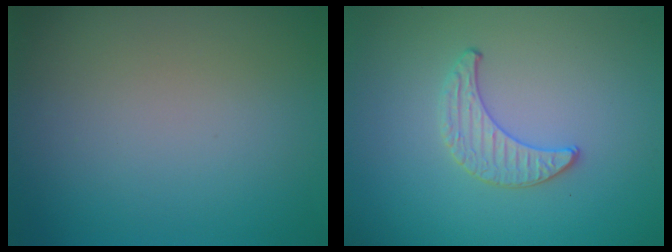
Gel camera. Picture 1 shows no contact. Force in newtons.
{"total": 1.3, "press": 1.3, "slide": 0.2}